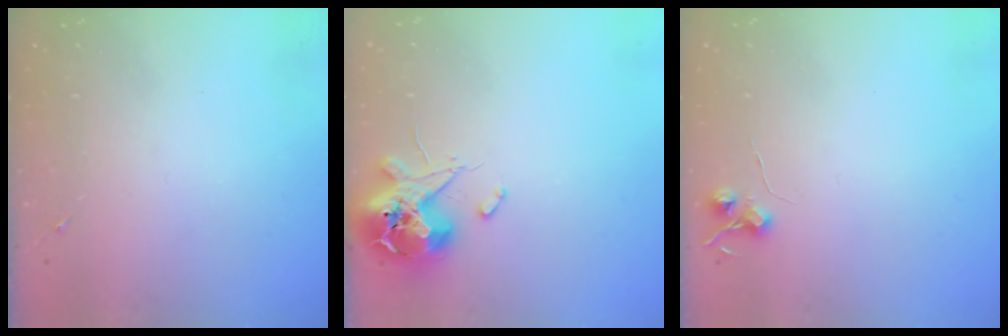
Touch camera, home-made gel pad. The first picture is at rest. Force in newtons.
{"total": 12.4, "press": 12.3, "slide": 1.9}
{"total": 5.8, "press": 5.8, "slide": 0.7}